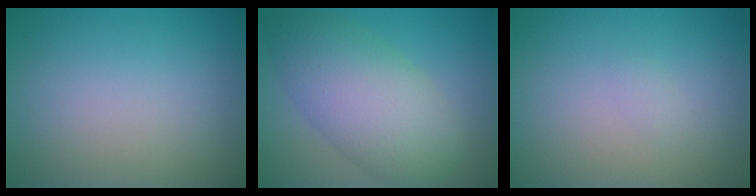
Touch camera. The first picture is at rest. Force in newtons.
{"total": 7.5, "press": 7.5, "slide": 0.1}
{"total": 0.5, "press": 0.5, "slide": 0.1}